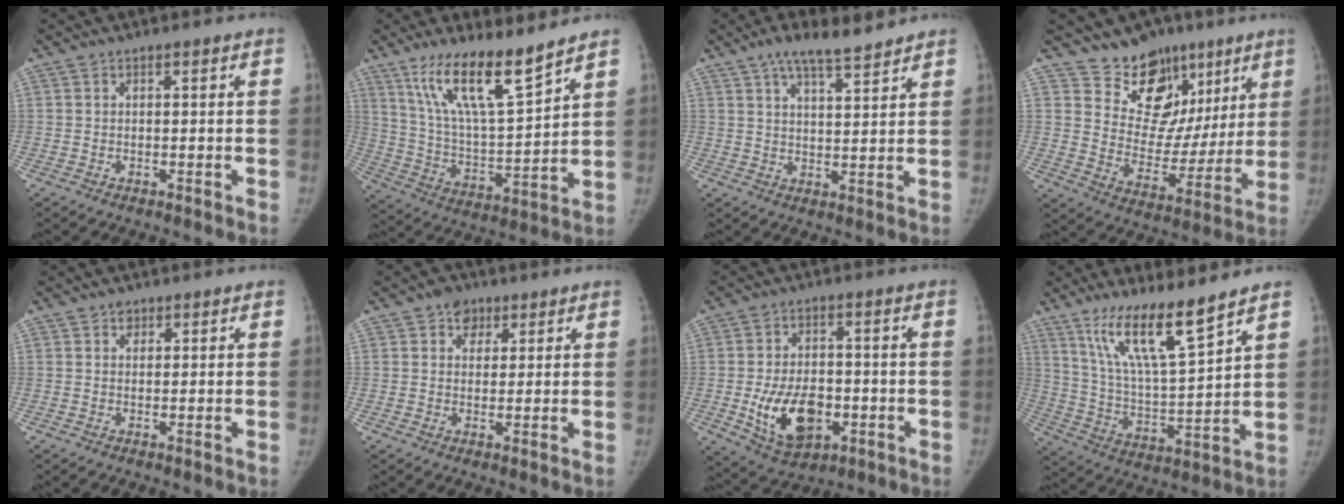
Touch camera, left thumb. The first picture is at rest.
{"total": 15.6, "force": [11.1, 3.2, 10.6], "torque": [-0.175, -0.066, 0.216]}
{"total": 8.7, "force": [6.6, 2.4, 5.2], "torque": [-0.075, -0.027, 0.111]}
{"total": 16.3, "force": [11.0, 11.0, 4.7], "torque": [-0.011, -0.054, 0.171]}
{"total": 1.5, "force": [0.8, 1.2, 0.4], "torque": [0.006, -0.004, 0.011]}
{"total": 4.3, "force": [2.2, 3.4, 1.5], "torque": [0.003, -0.006, 0.030]}
{"total": 12.8, "force": [-3.1, 8.1, 9.4], "torque": [-0.139, 0.006, -0.039]}
{"total": 14.4, "force": [10.2, 2.2, 9.9], "torque": [-0.168, -0.066, 0.201]}